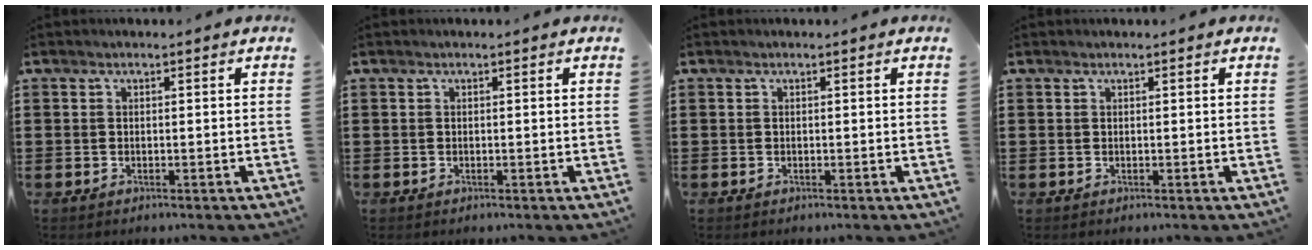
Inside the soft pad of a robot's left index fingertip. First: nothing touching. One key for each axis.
{"total": 0.0}
{"total": 0.0}
{"total": 0.0}